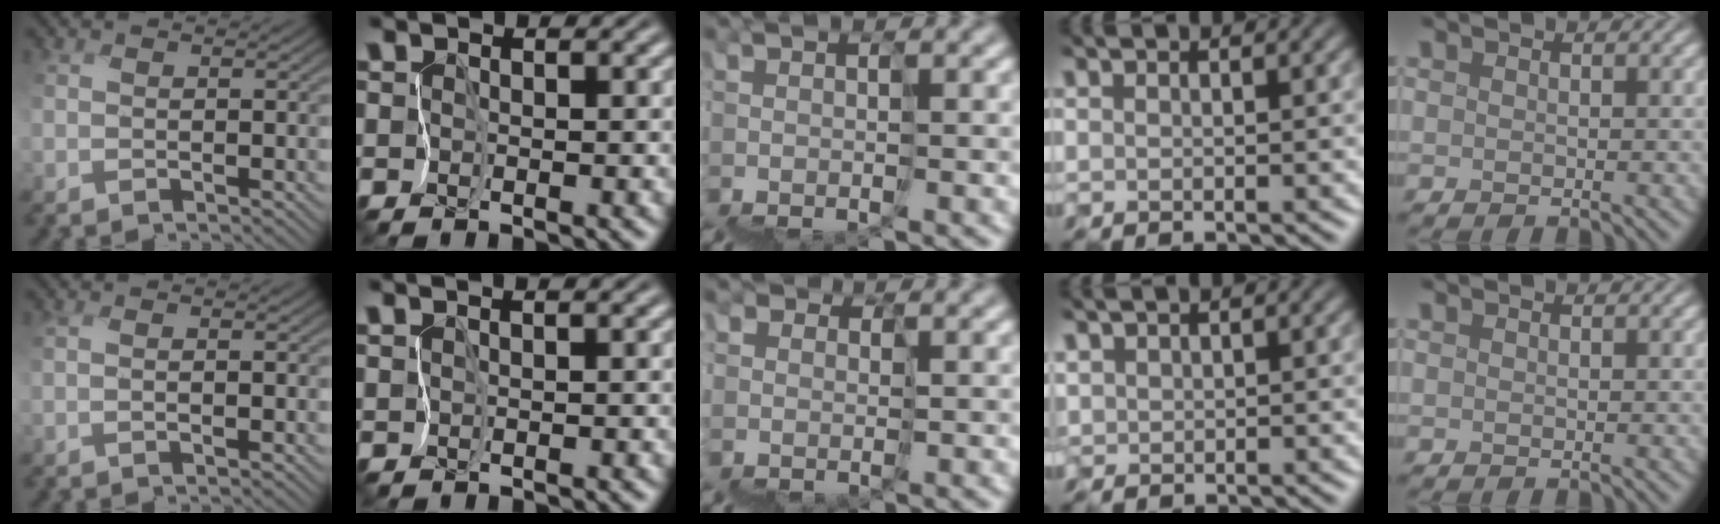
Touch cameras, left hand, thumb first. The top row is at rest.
{"thumb": {"total": 1.3, "force": [0.1, 0.5, 1.2], "torque": [-0.021, -0.002, 0.004]}, "index": {"total": 1.8, "force": [1.5, 0.0, 0.9], "torque": [-0.021, 0.006, 0.026]}, "middle": {"total": 2.9, "force": [1.3, 2.6, 0.3], "torque": [-0.009, 0.004, 0.024]}, "ring": {"total": 0.6, "force": [0.4, 0.5, -0.2], "torque": [0.000, 0.003, 0.011]}}